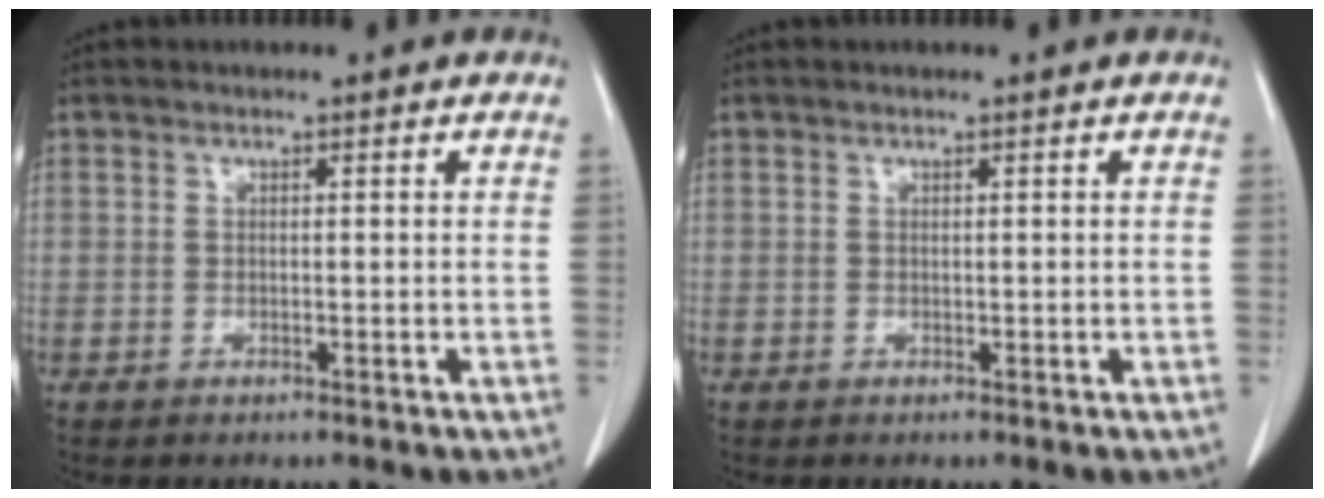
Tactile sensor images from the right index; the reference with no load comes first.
{"total": 0.0}